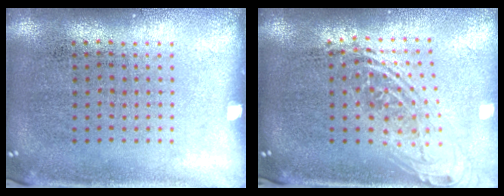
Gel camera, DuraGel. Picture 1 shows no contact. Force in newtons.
{"total": 1.9, "press": 1.5, "slide": 1.3}